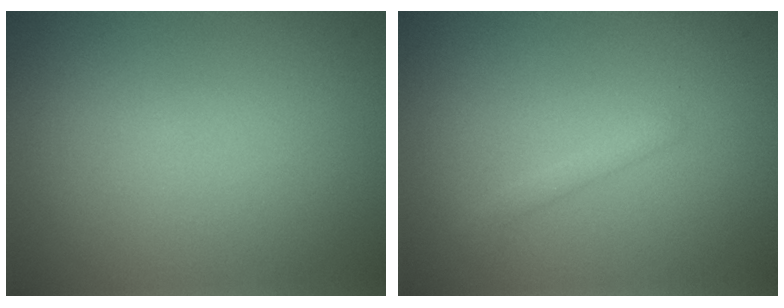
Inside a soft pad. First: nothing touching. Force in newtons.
{"total": 1.1, "press": 1.1, "slide": 0.0}